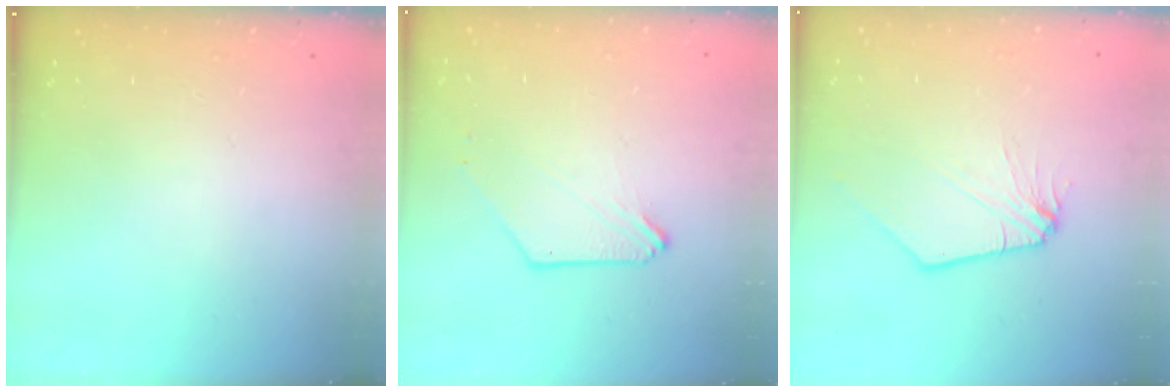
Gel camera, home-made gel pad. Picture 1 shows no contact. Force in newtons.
{"total": 0.0}
{"total": 0.0}